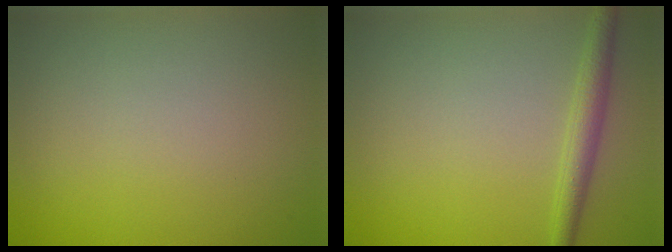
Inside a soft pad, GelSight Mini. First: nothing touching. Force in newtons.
{"total": 2.3, "press": 2.2, "slide": 0.1}